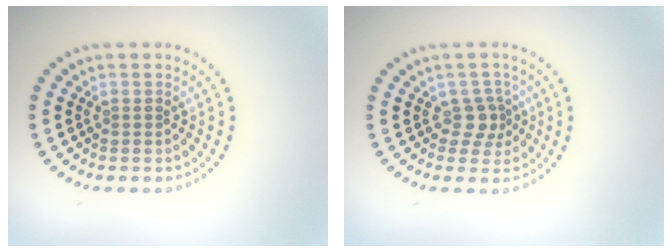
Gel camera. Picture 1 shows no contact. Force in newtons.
{"total": 2.1, "press": 1.6, "slide": 1.3}